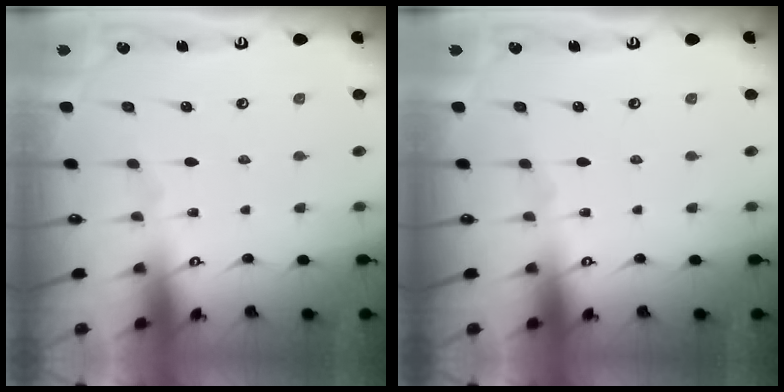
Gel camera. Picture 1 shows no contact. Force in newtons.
{"total": 0.0}